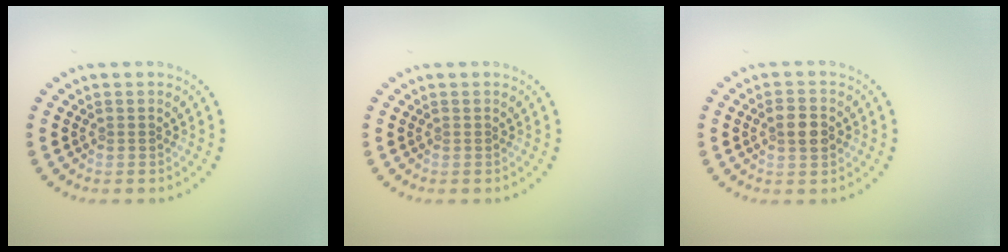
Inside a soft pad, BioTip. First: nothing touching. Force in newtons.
{"total": 0.0}
{"total": 2.4, "press": 2.4, "slide": 0.2}